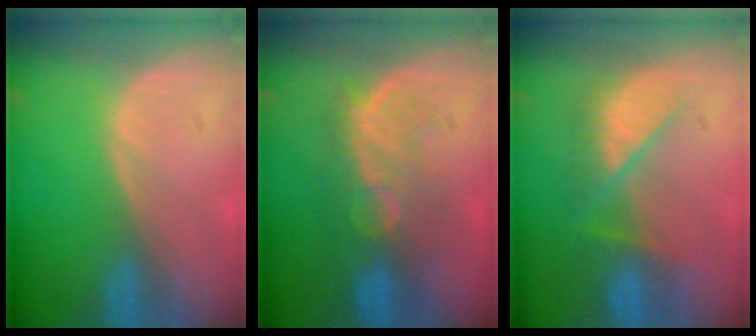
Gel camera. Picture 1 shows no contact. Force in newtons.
{"total": 9.9, "press": 8.4, "slide": 5.1}
{"total": 7.8, "press": 7.2, "slide": 2.8}